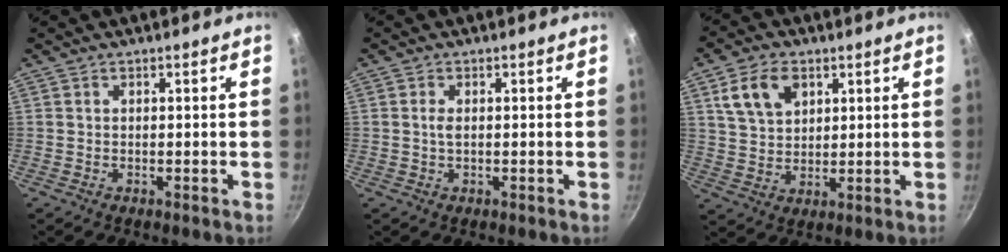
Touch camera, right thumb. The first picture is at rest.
{"total": 1.2, "force": [0.1, 0.5, 1.1], "torque": [-0.026, -0.002, 0.003]}
{"total": 9.1, "force": [4.1, 6.0, 5.4], "torque": [-0.081, -0.009, 0.081]}